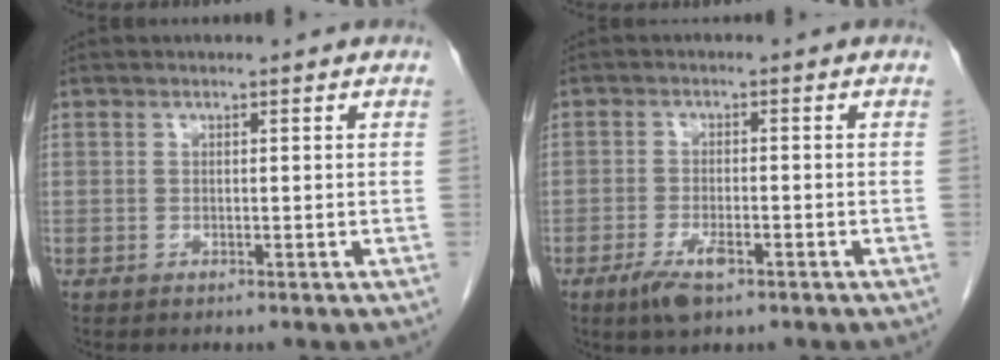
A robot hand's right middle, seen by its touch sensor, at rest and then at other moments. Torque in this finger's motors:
{"motor_torque": [1.13, -0.60, 0.24, 0.06]}